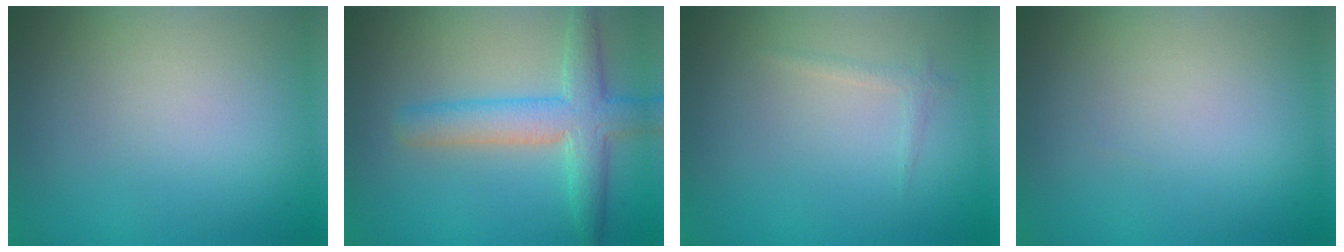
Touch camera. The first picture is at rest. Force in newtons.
{"total": 5.2, "press": 5.2, "slide": 0.3}
{"total": 0.7, "press": 0.7, "slide": 0.1}
{"total": 0.0}